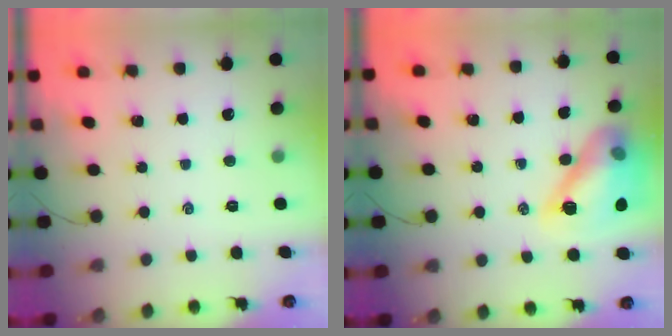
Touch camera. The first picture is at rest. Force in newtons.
{"total": 15.4, "press": 15.2, "slide": 2.3}